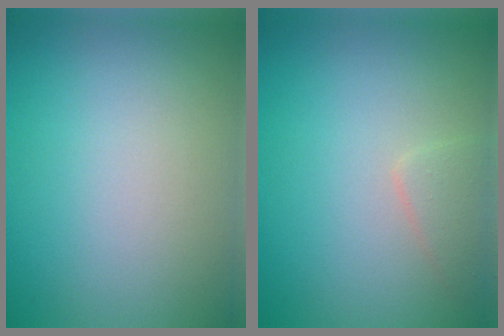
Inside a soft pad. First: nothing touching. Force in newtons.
{"total": 1.6, "press": 1.6, "slide": 0.0}